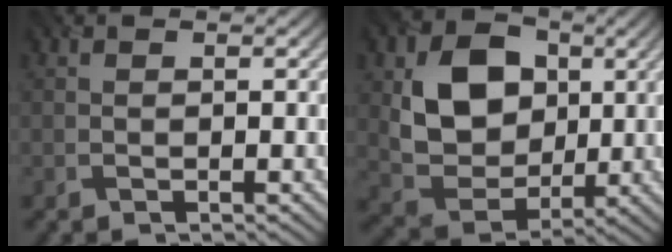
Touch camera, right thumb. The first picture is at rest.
{"total": 10.7, "force": [2.3, 8.2, 6.5], "torque": [-0.142, -0.004, 0.038]}